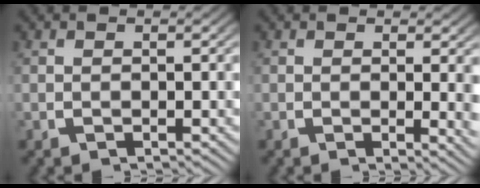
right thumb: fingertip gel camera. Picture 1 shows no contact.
{"total": 2.2, "force": [0.3, 0.5, 2.2], "torque": [-0.021, -0.009, 0.005]}